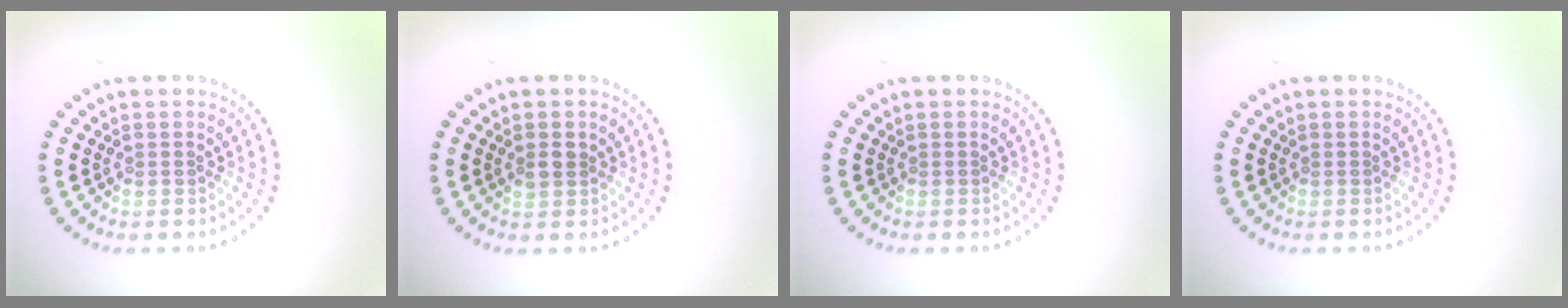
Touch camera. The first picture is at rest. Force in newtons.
{"total": 1.4, "press": 1.3, "slide": 0.4}
{"total": 0.0}
{"total": 0.0}